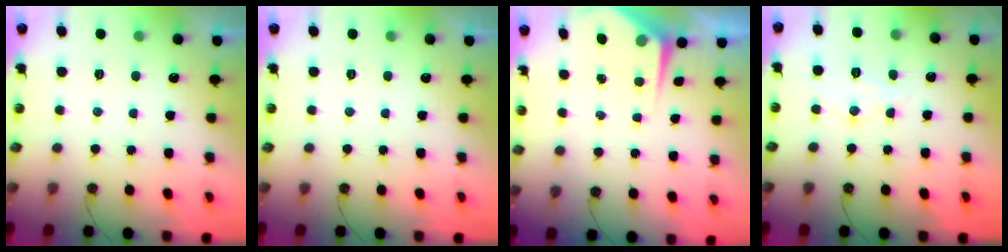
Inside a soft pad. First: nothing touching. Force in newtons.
{"total": 0.0}
{"total": 4.4, "press": 4.4, "slide": 0.5}
{"total": 7.3, "press": 7.3, "slide": 0.6}